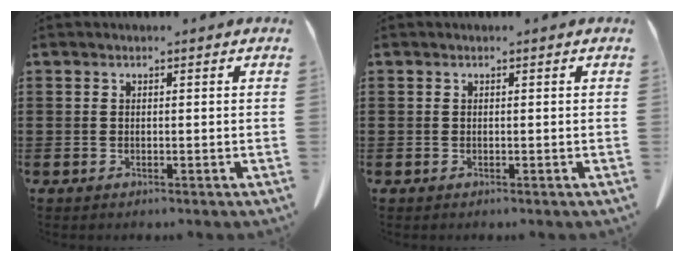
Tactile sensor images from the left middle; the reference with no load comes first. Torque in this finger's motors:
{"motor_torque": [-1.06, -1.08, 0.05, 0.00]}